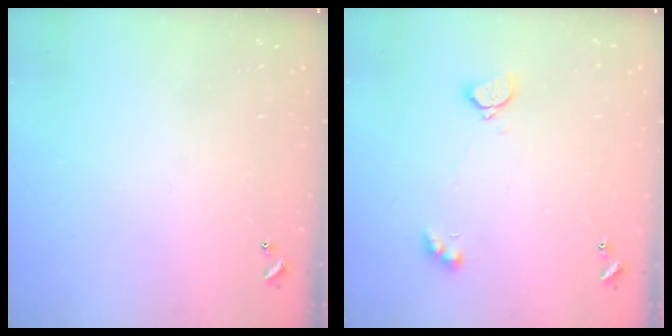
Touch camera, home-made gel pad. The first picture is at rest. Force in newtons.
{"total": 2.6, "press": 2.5, "slide": 0.7}